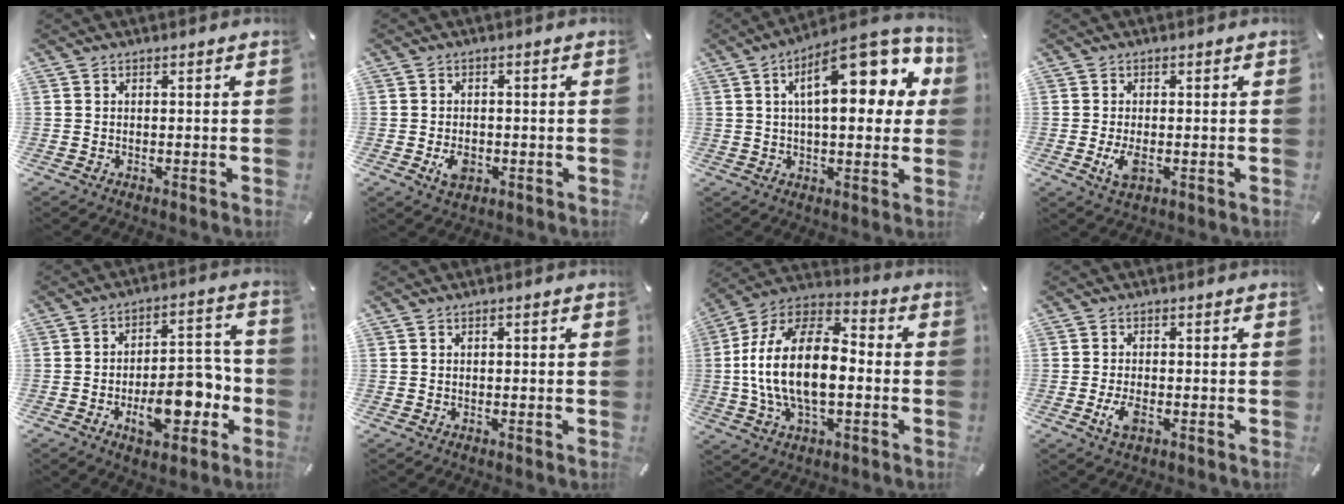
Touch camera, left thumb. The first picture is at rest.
{"total": 3.9, "force": [-1.1, 2.8, 2.5], "torque": [-0.049, -0.002, -0.021]}
{"total": 19.7, "force": [6.4, 8.6, 16.5], "torque": [-0.243, -0.020, 0.097]}
{"total": 4.0, "force": [-0.9, 2.1, 3.3], "torque": [-0.083, -0.006, -0.019]}
{"total": 13.4, "force": [-4.8, 7.4, 10.0], "torque": [-0.138, 0.014, -0.080]}
{"total": 0.7, "force": [-0.1, 0.3, 0.6], "torque": [-0.011, 0.000, -0.003]}
{"total": 19.1, "force": [-2.3, 10.9, 15.5], "torque": [-0.313, 0.011, -0.041]}
{"total": 3.8, "force": [-1.5, 1.9, 3.0], "torque": [-0.075, -0.003, -0.030]}